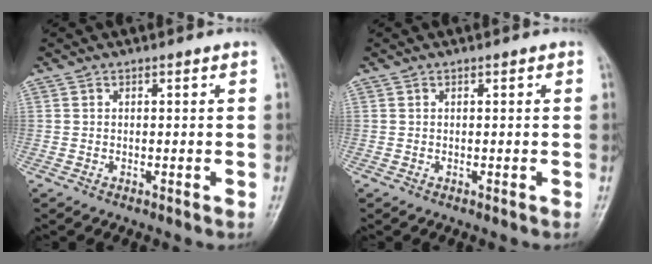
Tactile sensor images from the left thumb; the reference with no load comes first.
{"total": 0.0}